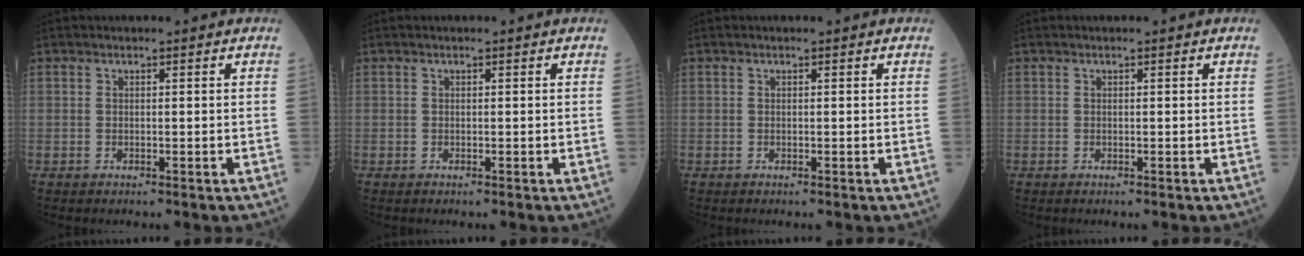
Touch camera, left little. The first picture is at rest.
{"total": 0.0}
{"total": 0.0}
{"total": 0.0}